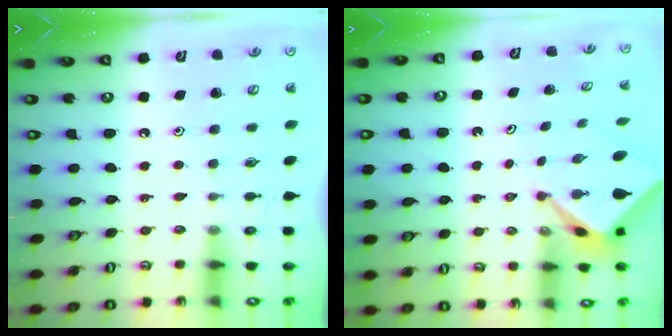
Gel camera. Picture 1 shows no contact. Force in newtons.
{"total": 2.6, "press": 2.6, "slide": 0.2}